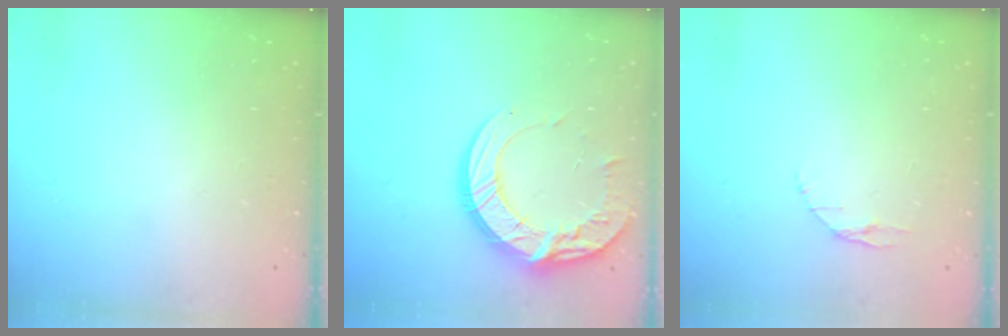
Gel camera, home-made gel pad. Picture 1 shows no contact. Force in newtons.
{"total": 15.2, "press": 15.2, "slide": 1.3}
{"total": 2.9, "press": 2.9, "slide": 0.4}